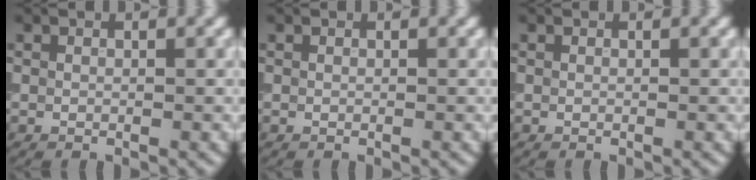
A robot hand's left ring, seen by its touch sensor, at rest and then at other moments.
{"total": 0.0}
{"total": 0.0}